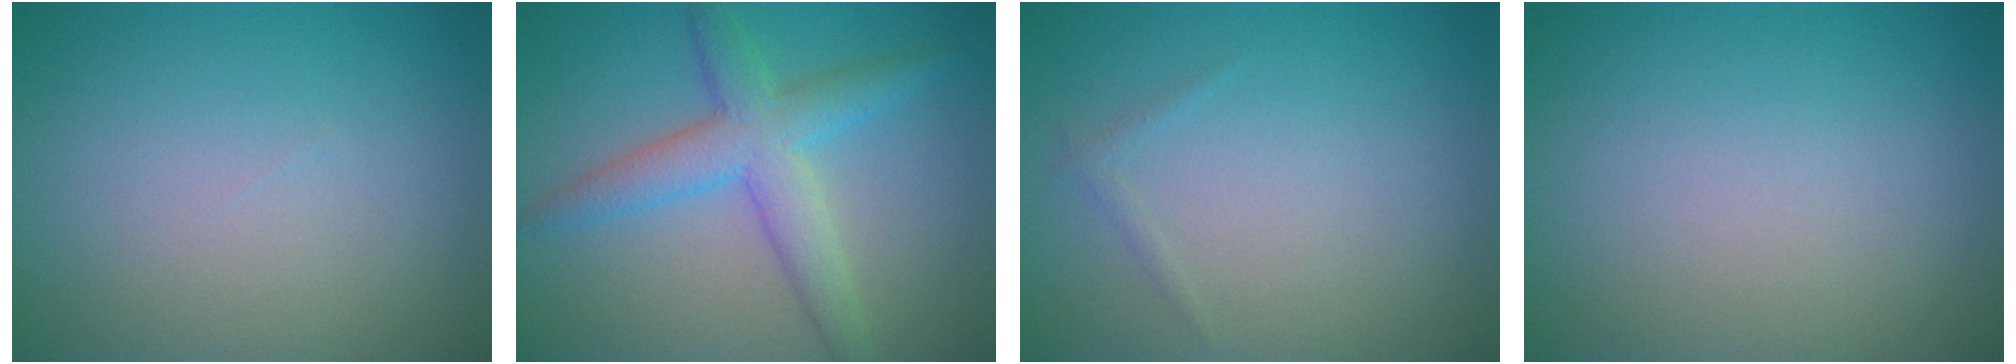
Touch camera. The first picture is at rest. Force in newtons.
{"total": 5.0, "press": 5.0, "slide": 0.3}
{"total": 0.6, "press": 0.6, "slide": 0.0}
{"total": 0.0}